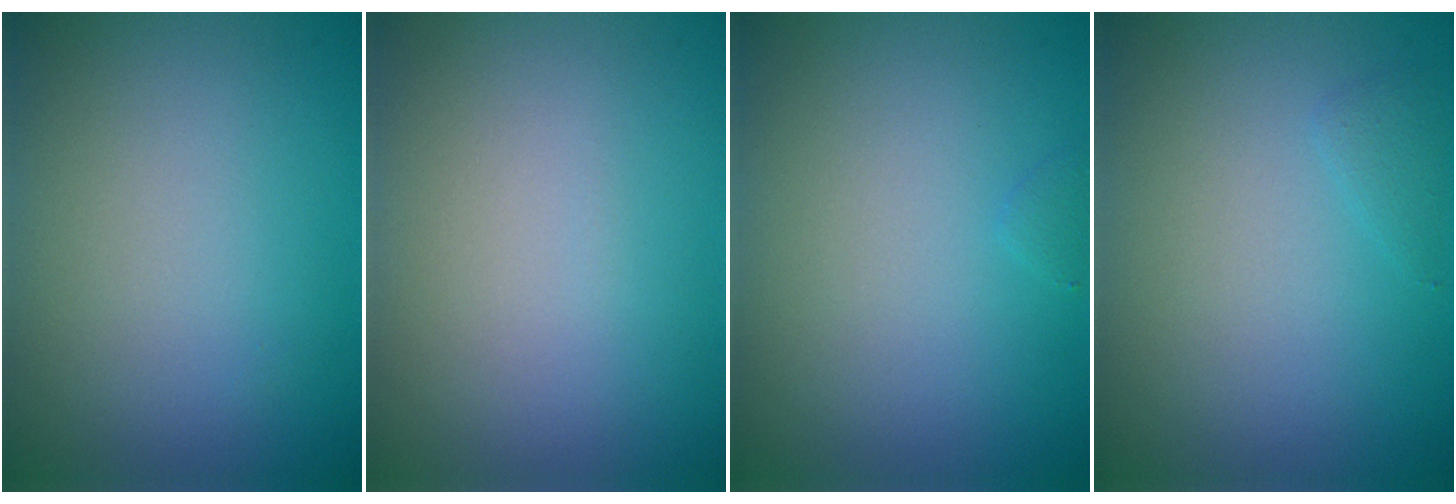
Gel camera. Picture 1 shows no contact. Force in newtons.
{"total": 0.0}
{"total": 0.5, "press": 0.5, "slide": 0.0}
{"total": 0.8, "press": 0.8, "slide": 0.0}